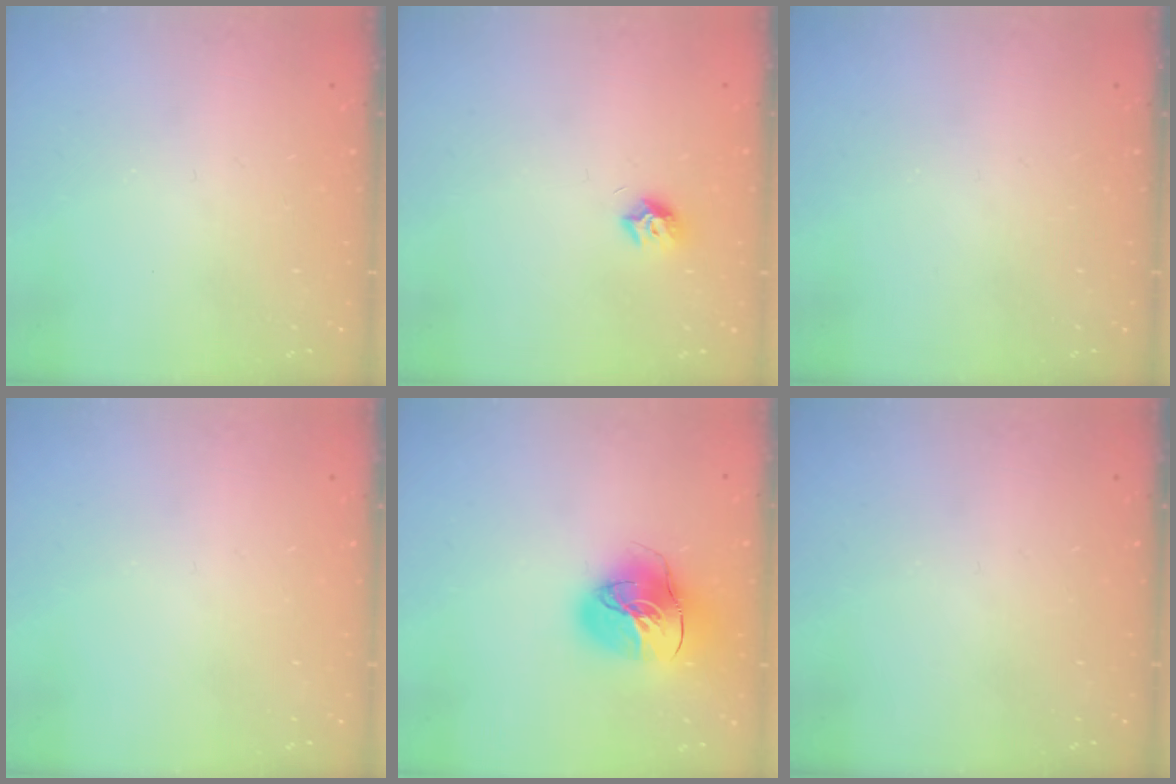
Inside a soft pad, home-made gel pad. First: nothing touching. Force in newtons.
{"total": 7.6, "press": 7.6, "slide": 0.7}
{"total": 0.0}
{"total": 0.0}
{"total": 18.0, "press": 17.9, "slide": 2.5}
{"total": 0.0}